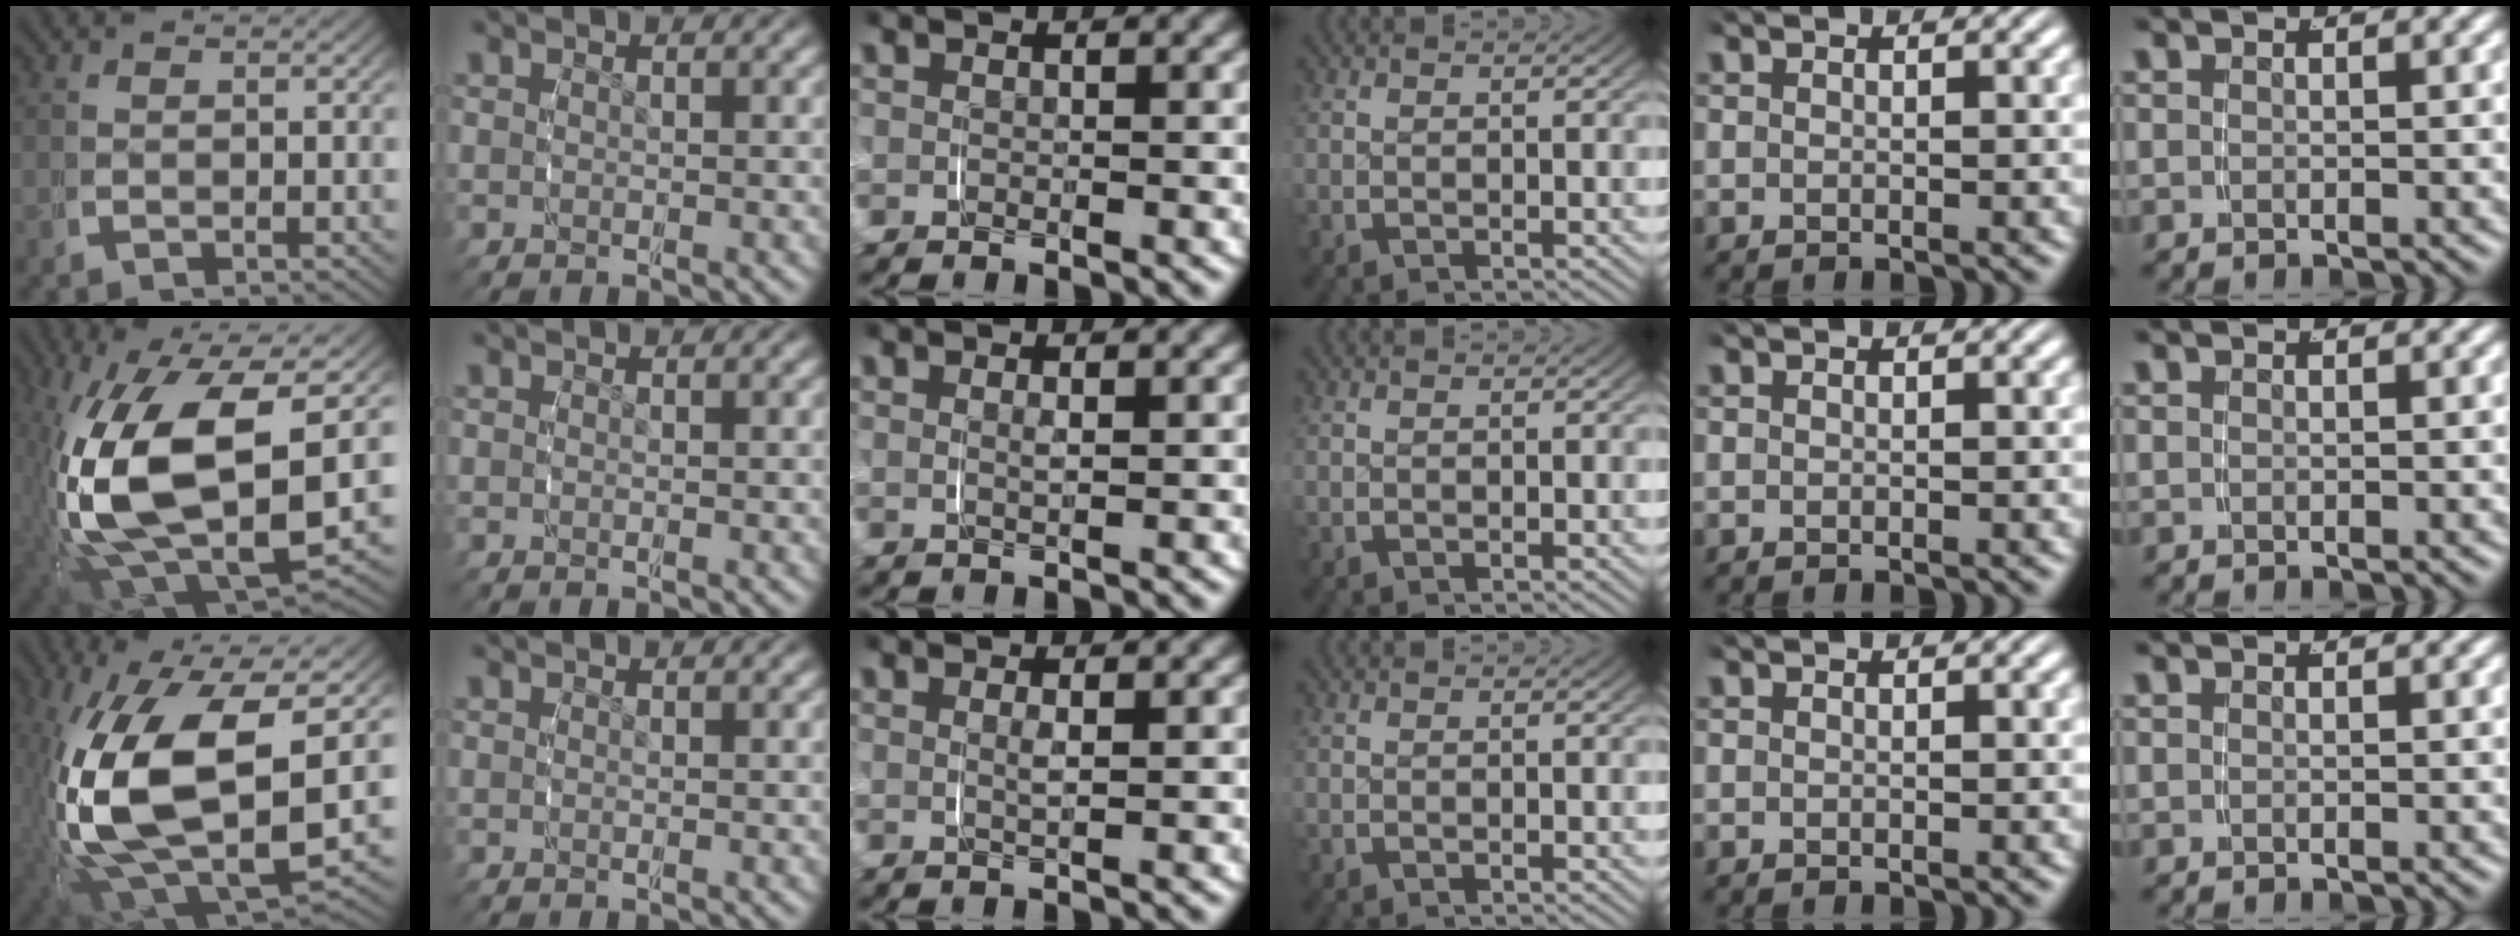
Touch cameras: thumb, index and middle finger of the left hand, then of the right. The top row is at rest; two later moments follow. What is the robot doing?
{"motion": "grasp_and_lifting", "object": "phone"}